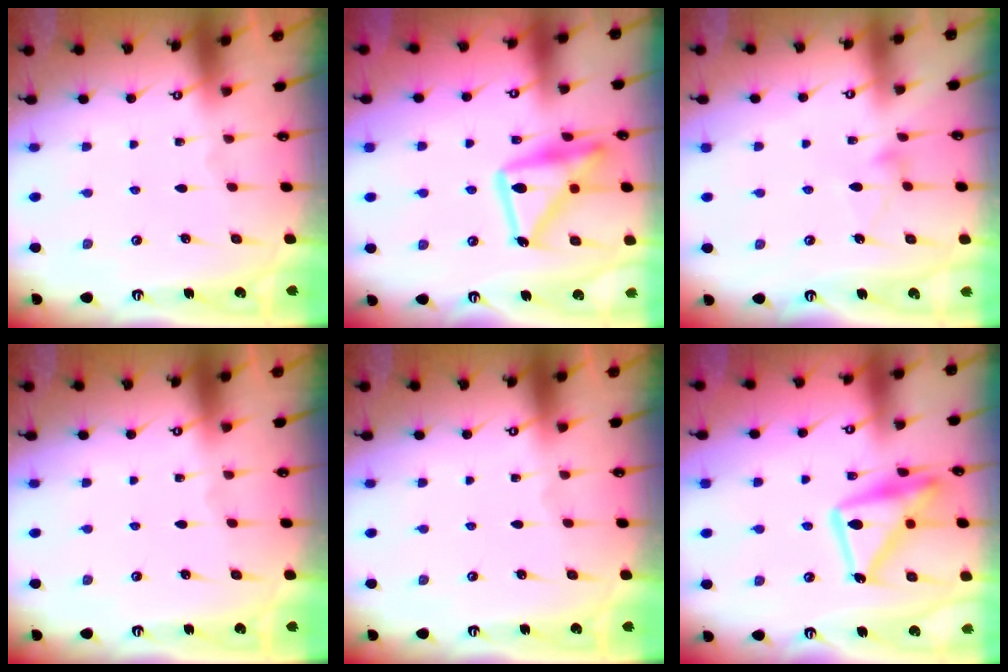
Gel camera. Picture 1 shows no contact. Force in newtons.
{"total": 19.5, "press": 19.4, "slide": 1.5}
{"total": 7.1, "press": 7.1, "slide": 0.5}
{"total": 0.0}
{"total": 0.0}
{"total": 17.7, "press": 17.6, "slide": 1.3}